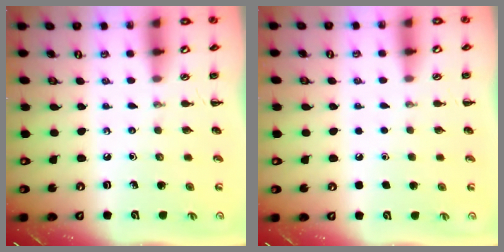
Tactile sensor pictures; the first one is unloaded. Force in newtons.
{"total": 1.5, "press": 1.5, "slide": 0.1}